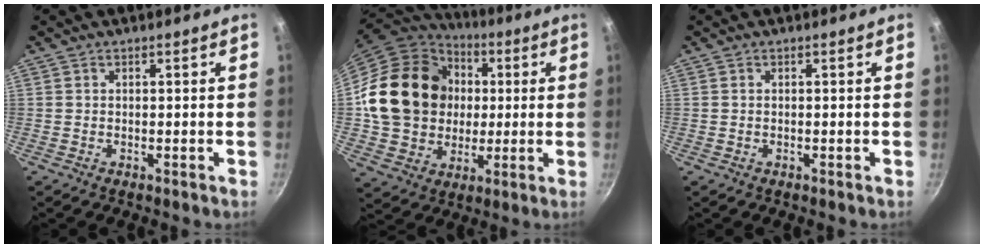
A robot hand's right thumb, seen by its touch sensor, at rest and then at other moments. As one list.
[{"total": 22.1, "force": [2.5, 18.4, 12.0], "torque": [-0.187, 0.021, 0.050]}, {"total": 0.0}]